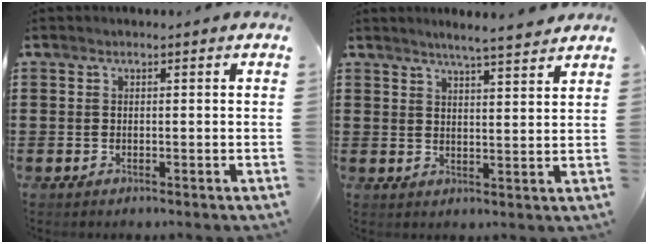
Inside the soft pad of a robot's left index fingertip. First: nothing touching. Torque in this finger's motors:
{"motor_torque": [0.11, -0.09, 0.07, 0.07]}